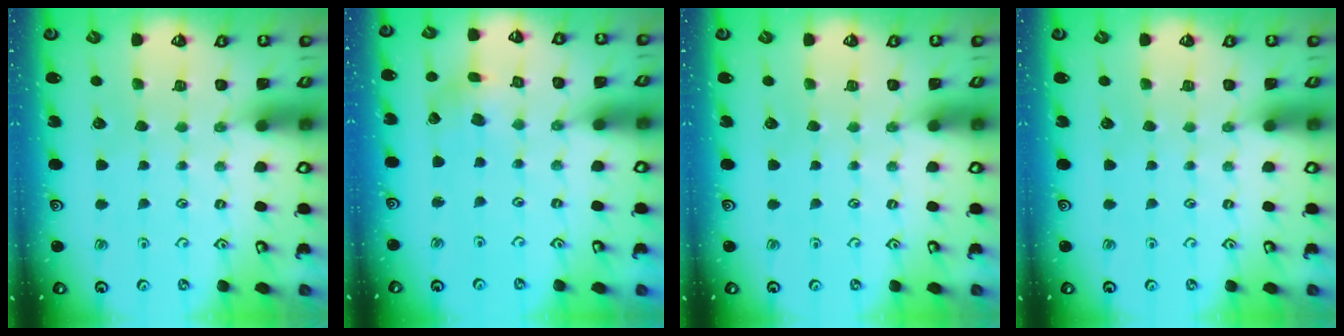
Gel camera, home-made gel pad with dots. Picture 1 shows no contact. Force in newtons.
{"total": 2.3, "press": 2.3, "slide": 0.3}
{"total": 0.0}
{"total": 0.0}